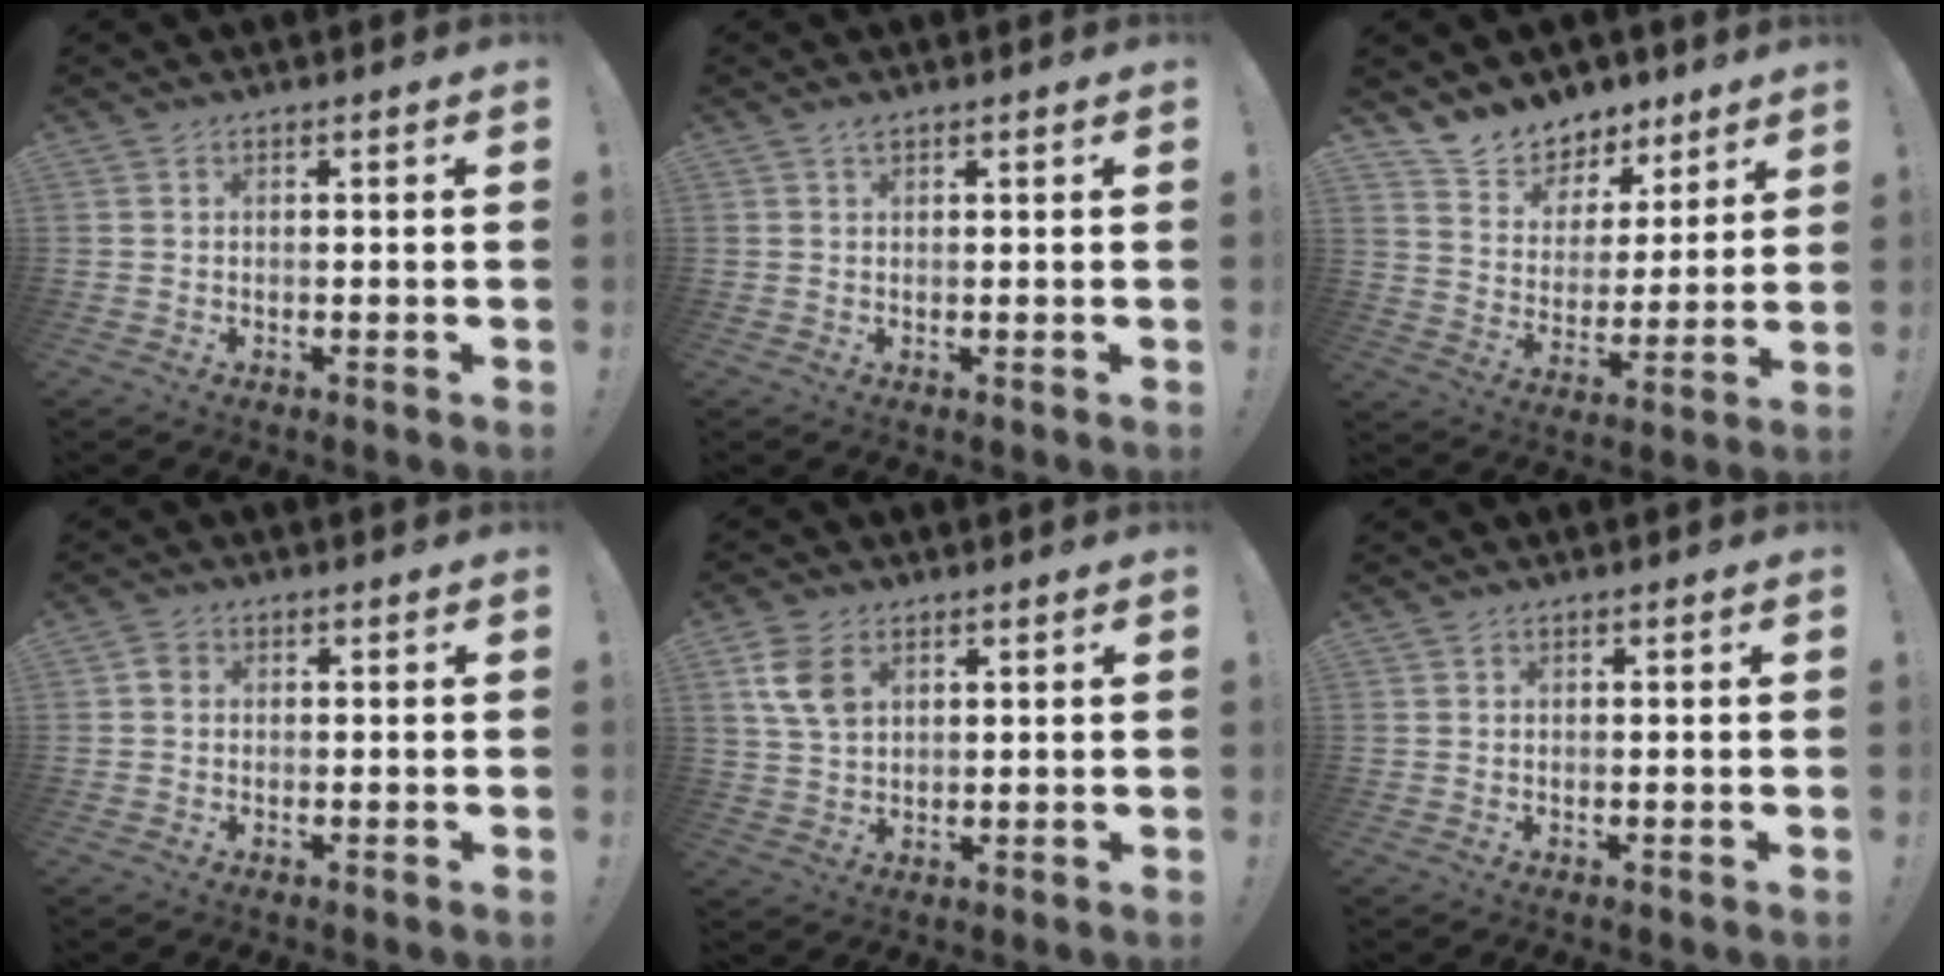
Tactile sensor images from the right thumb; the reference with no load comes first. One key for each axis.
{"total": 1.1, "fx": 0.9, "fy": 0.1, "fz": 0.6, "tx": -0.007, "ty": -0.002, "tz": 0.015}
{"total": 10.0, "fx": 8.2, "fy": 5.7, "fz": 1.0, "tx": -0.033, "ty": -0.068, "tz": 0.159}
{"total": 2.0, "fx": 0.0, "fy": 1.8, "fz": 0.9, "tx": -0.012, "ty": 0.005, "tz": 0.000}
{"total": 8.4, "fx": 3.4, "fy": 5.5, "fz": 5.3, "tx": -0.099, "ty": -0.007, "tz": 0.065}
{"total": 0.0}